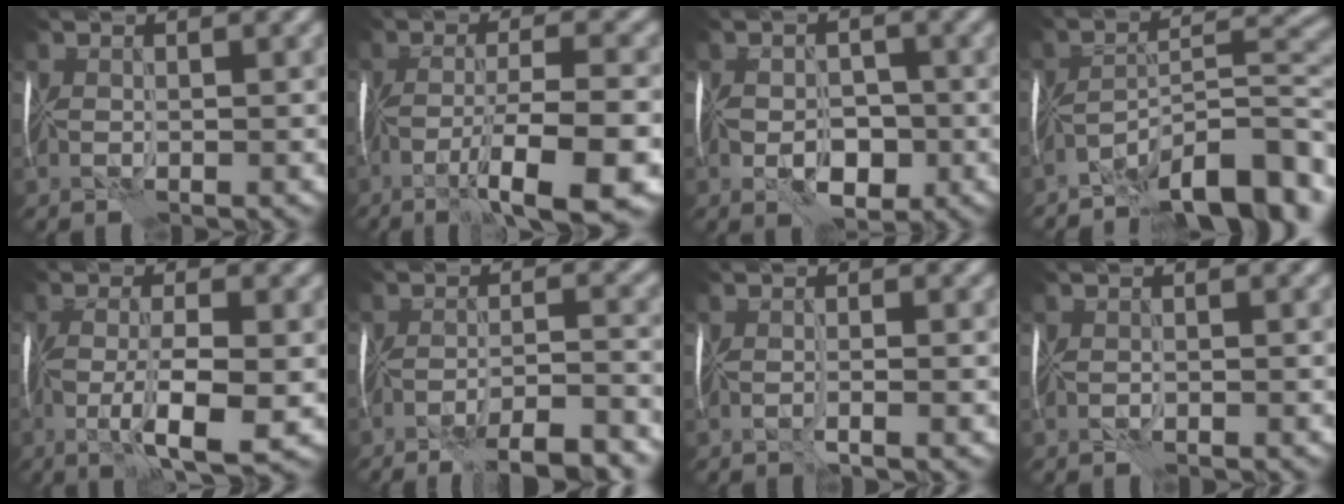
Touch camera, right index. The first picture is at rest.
{"total": 9.9, "force": [-5.0, 1.6, 8.3], "torque": [-0.132, 0.000, -0.088]}
{"total": 3.6, "force": [-1.5, 2.1, 2.5], "torque": [-0.032, 0.002, -0.031]}
{"total": 10.5, "force": [-7.4, 2.7, 6.9], "torque": [-0.087, 0.016, -0.138]}
{"total": 5.8, "force": [-1.7, 1.1, 5.5], "torque": [-0.102, 0.002, -0.036]}
{"total": 7.9, "force": [-6.3, 1.2, 4.6], "torque": [-0.060, -0.005, -0.089]}
{"total": 1.1, "force": [-0.6, -0.7, 0.6], "torque": [-0.006, -0.003, -0.019]}
{"total": 0.8, "force": [-0.6, -0.4, -0.2], "torque": [0.004, 0.000, -0.016]}